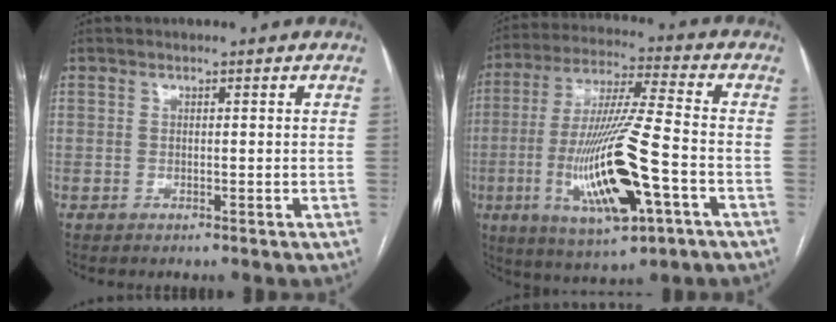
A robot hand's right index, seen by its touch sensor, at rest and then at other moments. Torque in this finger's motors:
{"motor_torque": [2.14, 0.00, 0.91, 0.21]}